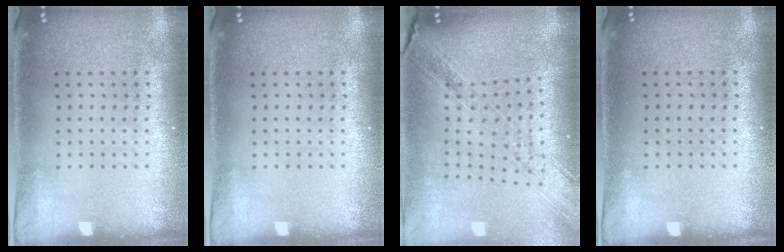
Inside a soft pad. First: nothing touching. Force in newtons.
{"total": 0.0}
{"total": 1.7, "press": 1.5, "slide": 0.8}
{"total": 0.0}